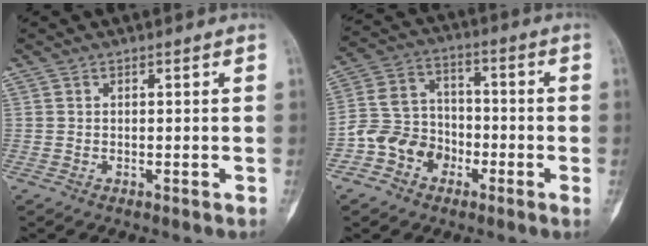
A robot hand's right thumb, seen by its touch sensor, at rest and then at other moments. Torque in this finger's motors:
{"motor_torque": [1.20, 1.16, 0.71, -0.44, -0.01]}